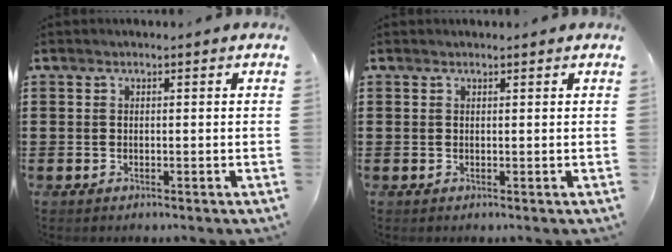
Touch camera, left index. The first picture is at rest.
{"total": 0.5, "force": [0.5, 0.1, 0.1], "torque": [-0.003, 0.001, 0.010]}